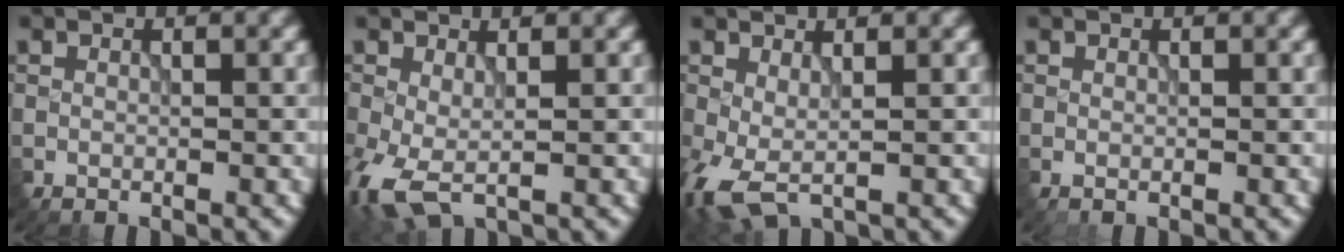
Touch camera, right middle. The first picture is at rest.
{"total": 4.5, "force": [-1.2, 2.2, 3.7], "torque": [-0.100, -0.008, -0.027]}
{"total": 3.8, "force": [-0.6, 1.8, 3.3], "torque": [-0.085, -0.004, -0.015]}
{"total": 0.0}